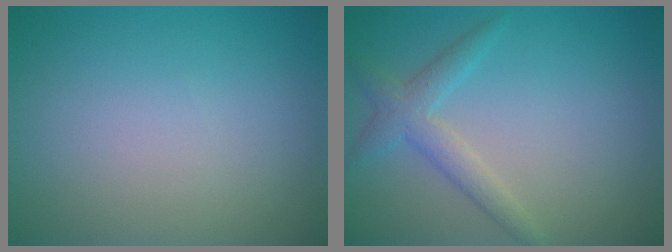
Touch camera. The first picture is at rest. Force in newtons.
{"total": 2.6, "press": 2.6, "slide": 0.2}